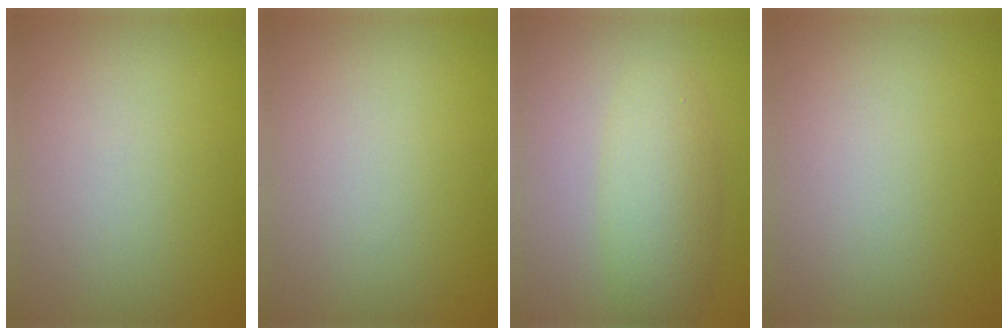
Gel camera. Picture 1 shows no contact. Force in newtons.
{"total": 0.0}
{"total": 4.1, "press": 4.1, "slide": 0.0}
{"total": 0.0}